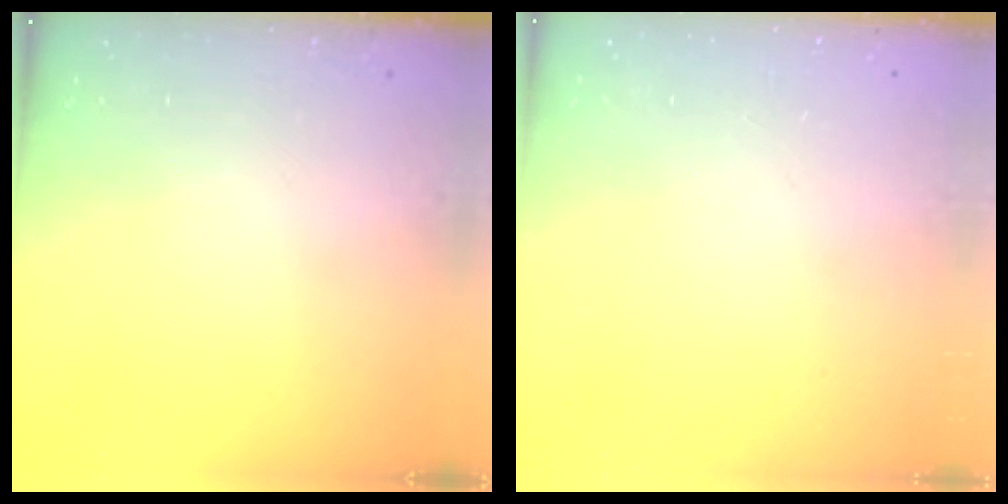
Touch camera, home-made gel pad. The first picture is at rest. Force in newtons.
{"total": 2.2, "press": 2.2, "slide": 0.1}